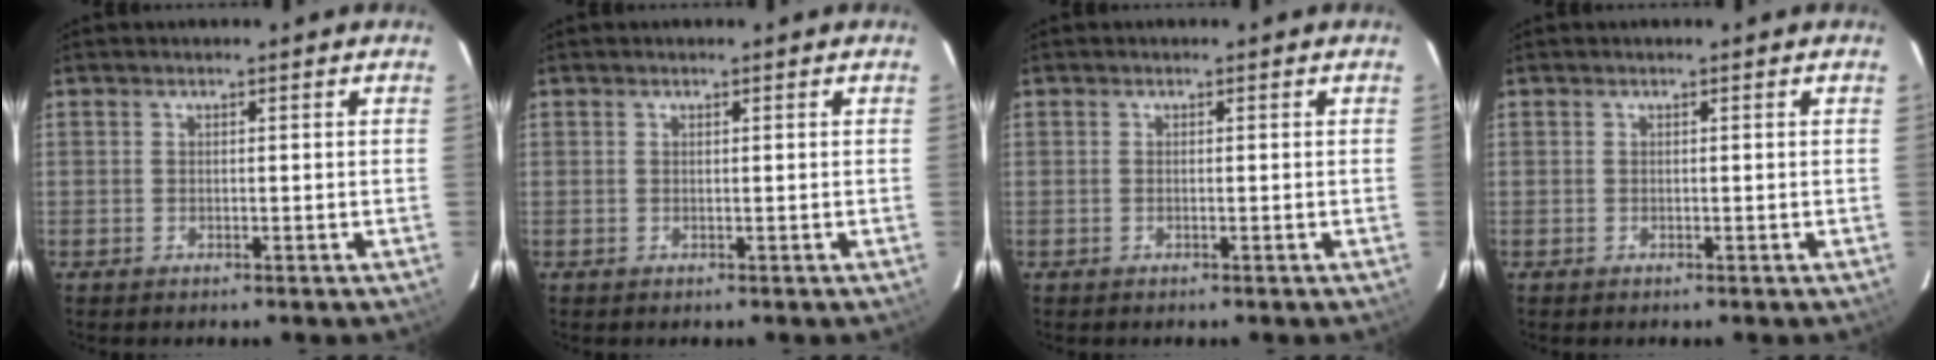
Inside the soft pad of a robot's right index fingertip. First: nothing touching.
{"total": 0.0}
{"total": 0.0}
{"total": 0.0}